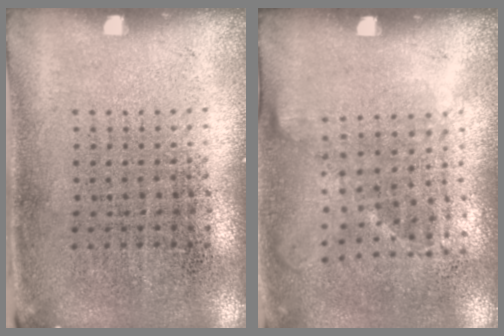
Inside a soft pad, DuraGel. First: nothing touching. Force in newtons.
{"total": 1.2, "press": 0.9, "slide": 0.7}